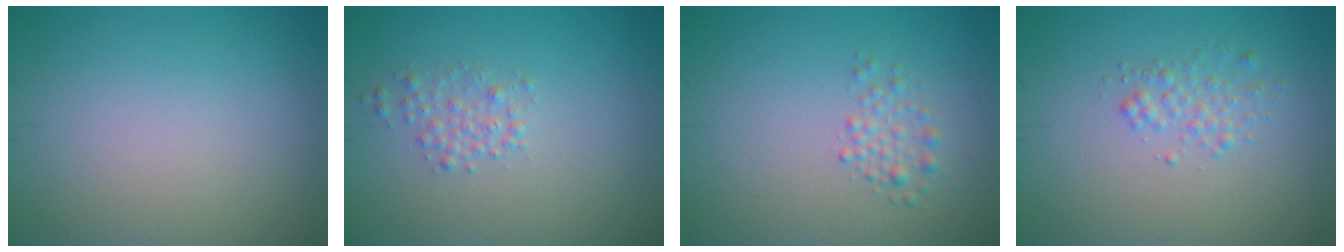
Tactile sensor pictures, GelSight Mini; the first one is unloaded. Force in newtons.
{"total": 1.6, "press": 1.6, "slide": 0.0}
{"total": 1.6, "press": 1.6, "slide": 0.1}
{"total": 1.6, "press": 1.6, "slide": 0.1}